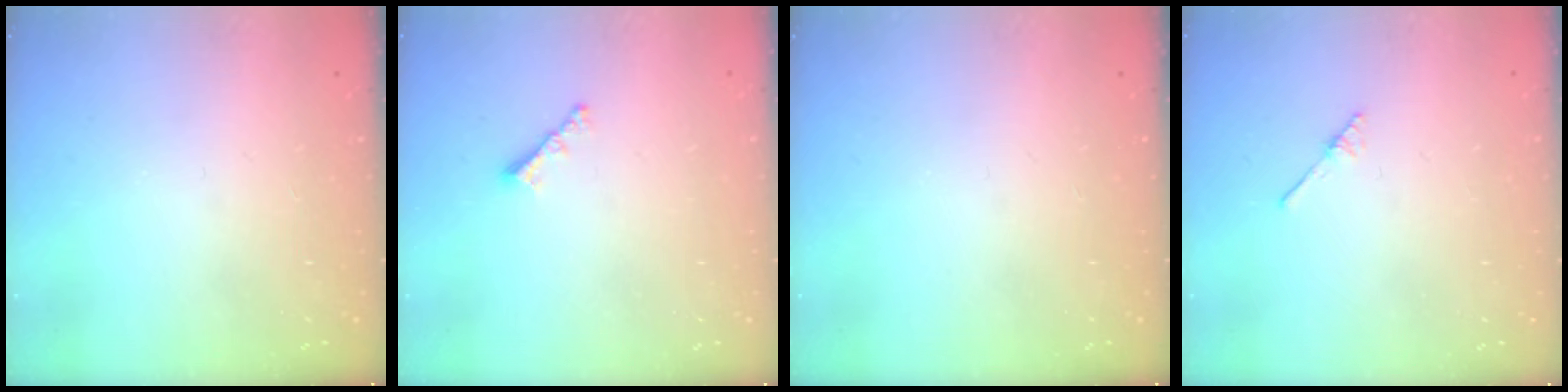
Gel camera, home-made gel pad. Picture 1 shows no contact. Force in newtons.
{"total": 2.2, "press": 2.2, "slide": 0.5}
{"total": 0.0}
{"total": 2.0, "press": 2.0, "slide": 0.2}